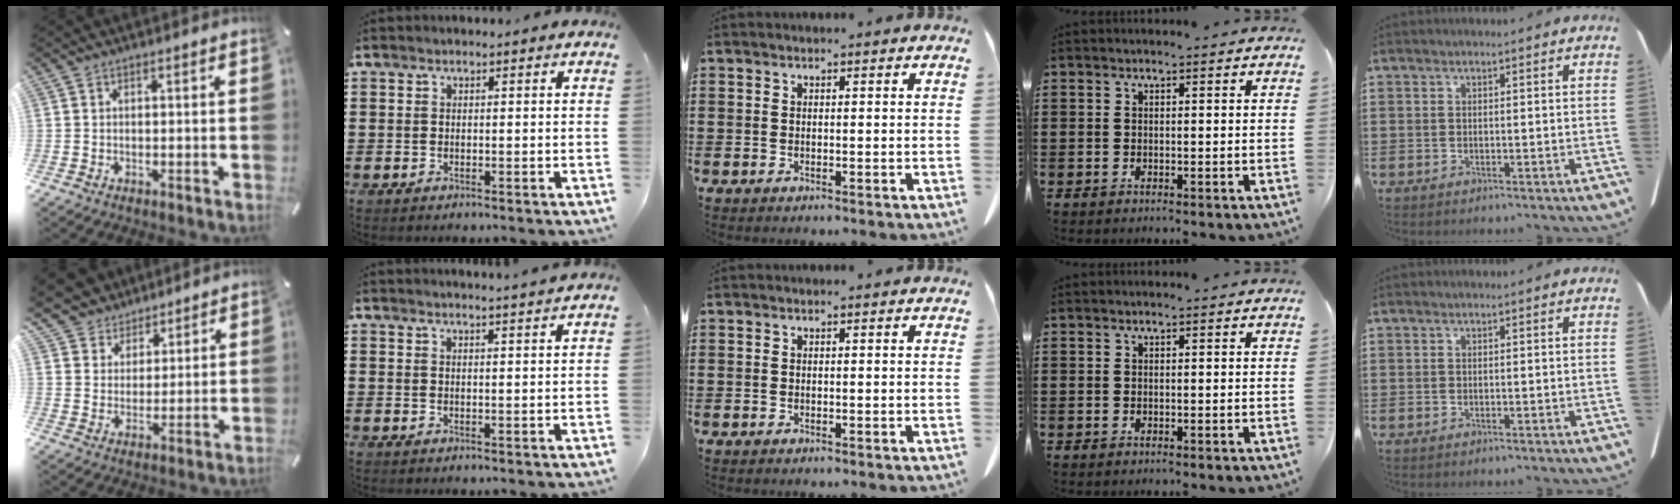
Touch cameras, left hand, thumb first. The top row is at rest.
{"thumb": {"total": 7.3, "force": [5.6, 4.8, -0.3], "torque": [-0.022, -0.042, 0.109]}, "index": {"total": 2.0, "force": [1.9, -0.5, 0.4], "torque": [-0.012, -0.003, 0.037]}}